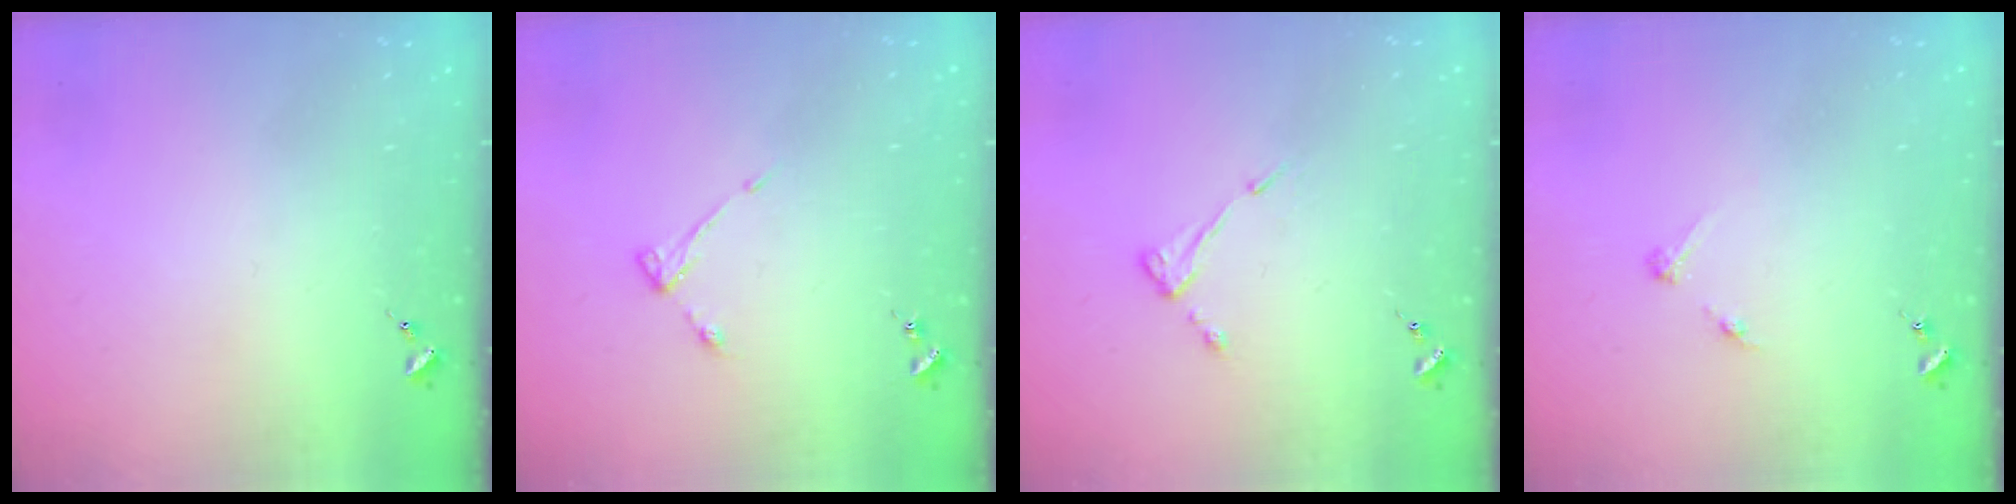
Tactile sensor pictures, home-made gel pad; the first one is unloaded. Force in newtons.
{"total": 3.9, "press": 3.9, "slide": 0.6}
{"total": 5.2, "press": 5.1, "slide": 0.6}
{"total": 3.2, "press": 3.1, "slide": 0.4}